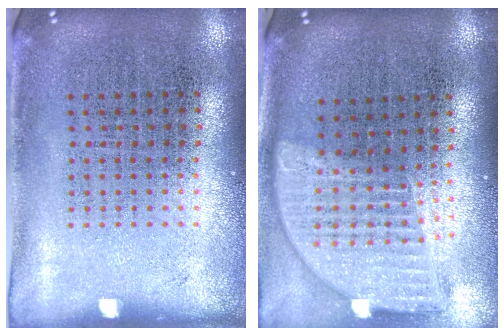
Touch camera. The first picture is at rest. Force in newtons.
{"total": 2.0, "press": 1.6, "slide": 1.2}